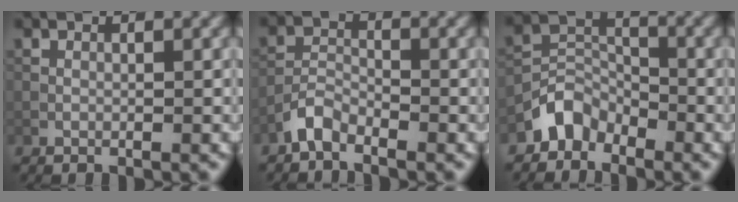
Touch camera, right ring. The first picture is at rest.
{"total": 2.3, "force": [-2.0, 0.8, 0.9], "torque": [-0.018, 0.010, -0.046]}
{"total": 3.3, "force": [-2.6, 1.9, 0.7], "torque": [-0.007, 0.013, -0.059]}